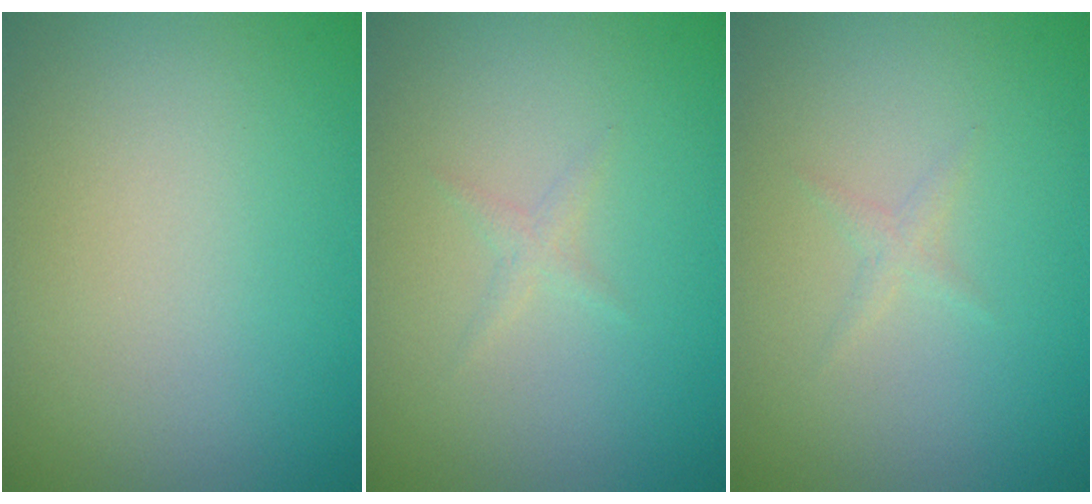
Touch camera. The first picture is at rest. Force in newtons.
{"total": 0.7, "press": 0.7, "slide": 0.0}
{"total": 0.7, "press": 0.7, "slide": 0.0}